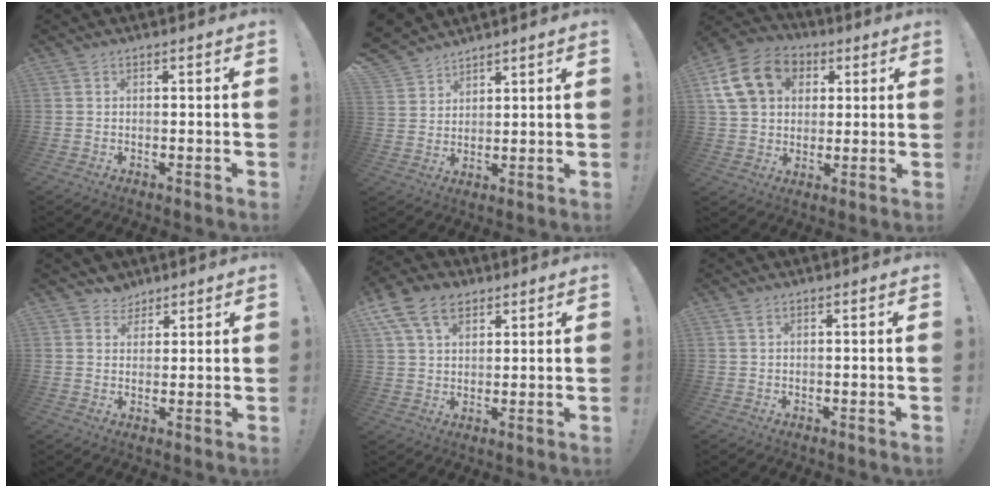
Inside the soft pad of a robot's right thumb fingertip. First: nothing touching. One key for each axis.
{"total": 6.2, "fx": 5.0, "fy": 3.6, "fz": 0.6, "tx": -0.022, "ty": -0.040, "tz": 0.101}
{"total": 17.7, "fx": 5.8, "fy": 13.9, "fz": 9.3, "tx": -0.145, "ty": -0.007, "tz": 0.116}
{"total": 4.4, "fx": 3.2, "fy": 3.0, "fz": -0.1, "tx": 0.001, "ty": -0.018, "tz": 0.061}
{"total": 11.7, "fx": 6.1, "fy": 7.8, "fz": 6.1, "tx": -0.102, "ty": -0.018, "tz": 0.120}
{"total": 1.0, "fx": 0.6, "fy": 0.2, "fz": 0.8, "tx": -0.011, "ty": 0.000, "tz": 0.008}